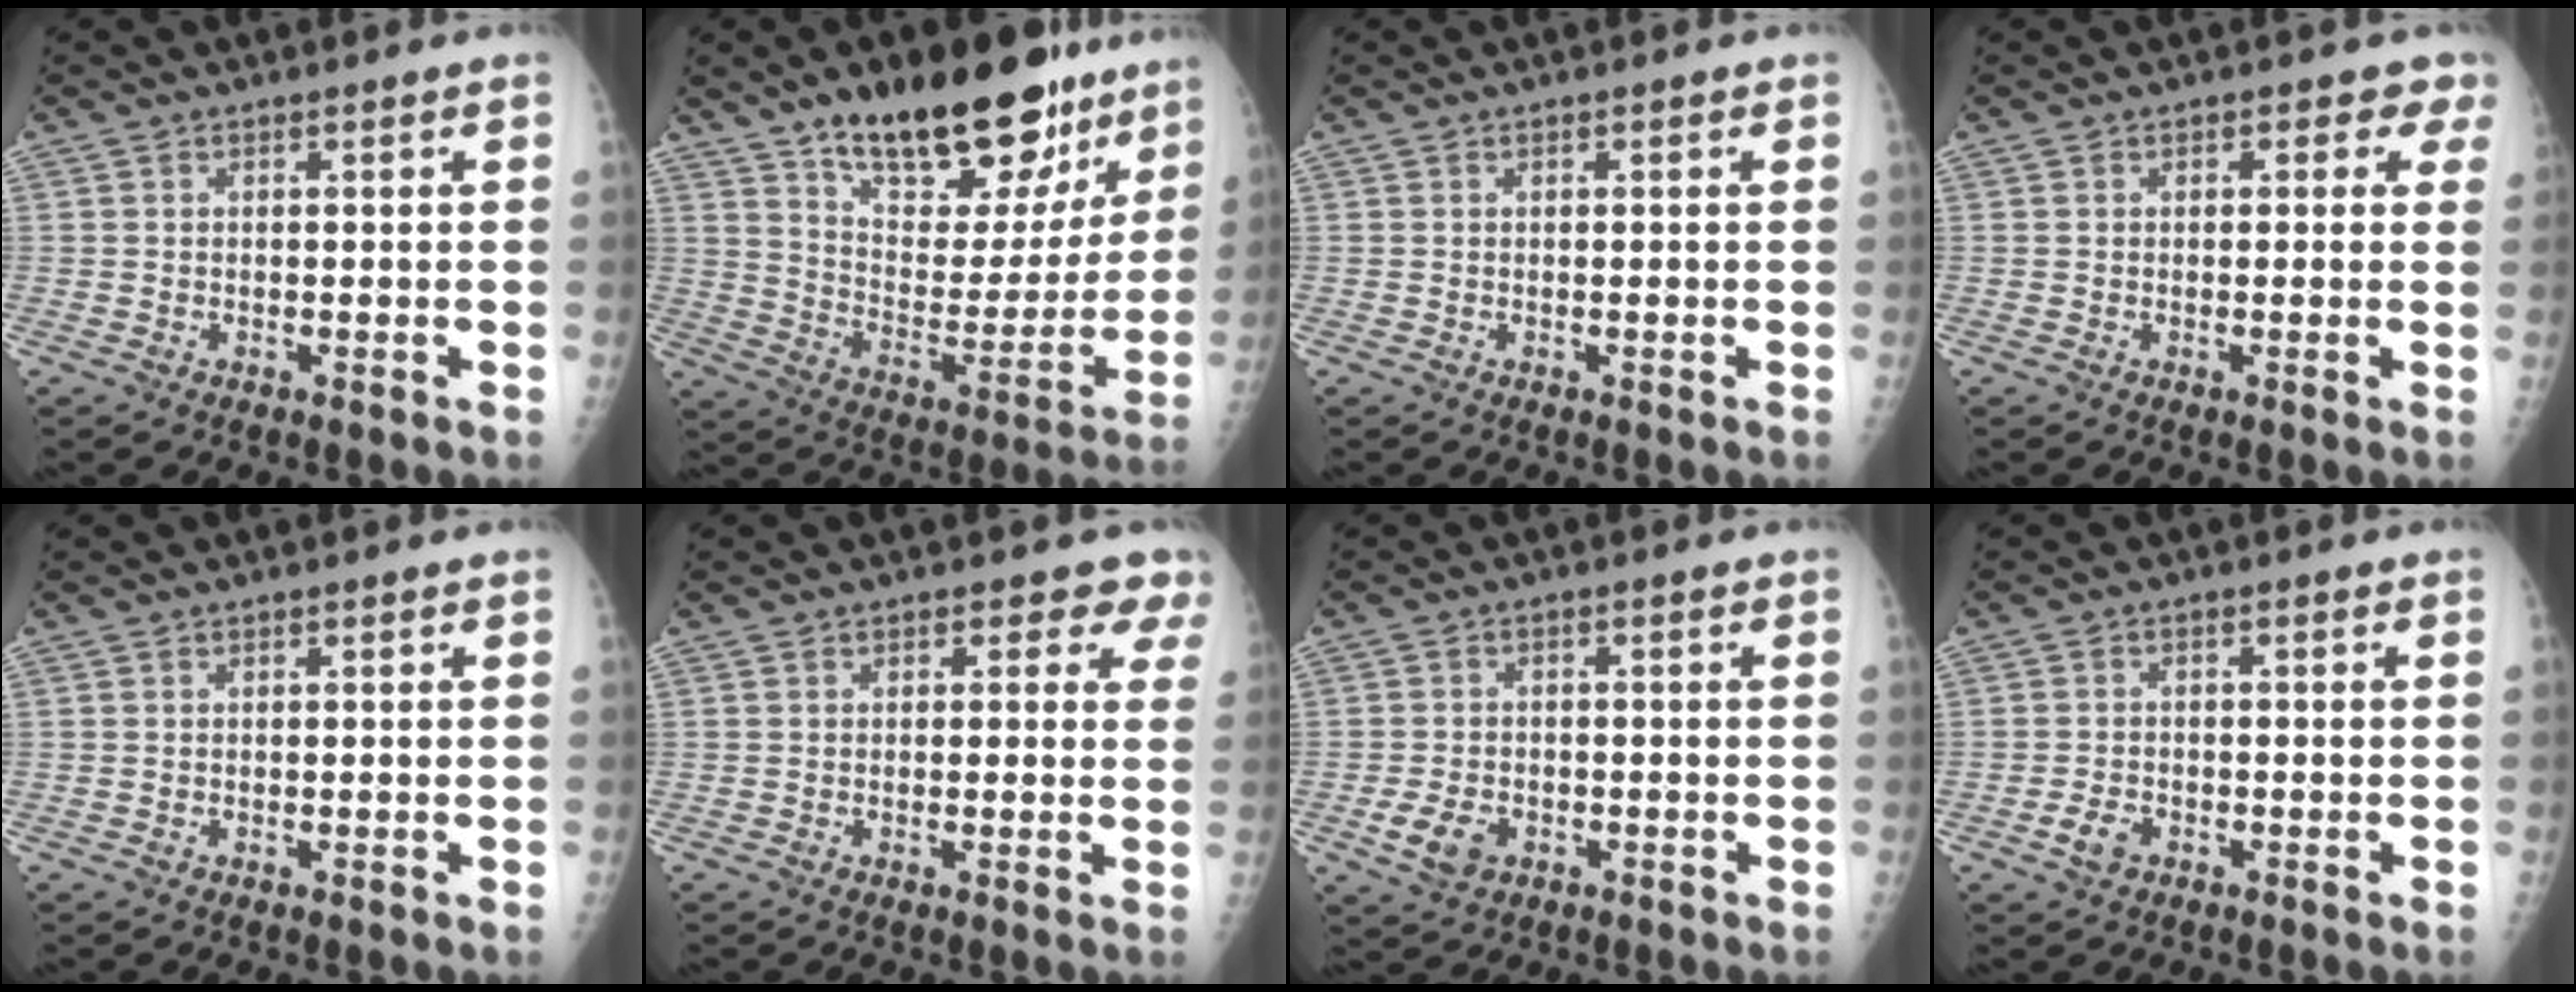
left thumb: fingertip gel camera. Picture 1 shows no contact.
{"total": 25.5, "force": [17.2, 11.2, 15.1], "torque": [-0.176, -0.078, 0.266]}
{"total": 0.0}
{"total": 2.6, "force": [1.5, 1.8, 1.1], "torque": [0.018, -0.004, 0.006]}
{"total": 0.0}
{"total": 3.6, "force": [2.5, 2.2, 1.4], "torque": [0.020, -0.009, 0.014]}
{"total": 5.0, "force": [-2.0, 3.5, 2.9], "torque": [-0.053, 0.007, -0.033]}
{"total": 2.9, "force": [-1.5, 1.9, 1.6], "torque": [-0.030, 0.009, -0.026]}